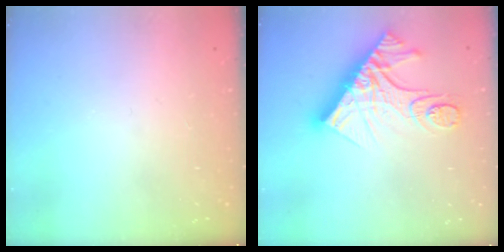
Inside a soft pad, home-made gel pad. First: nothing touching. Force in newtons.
{"total": 17.1, "press": 17.1, "slide": 1.4}